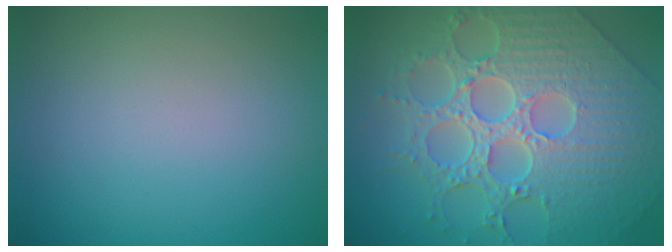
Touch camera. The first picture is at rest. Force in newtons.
{"total": 9.8, "press": 7.2, "slide": 6.6}